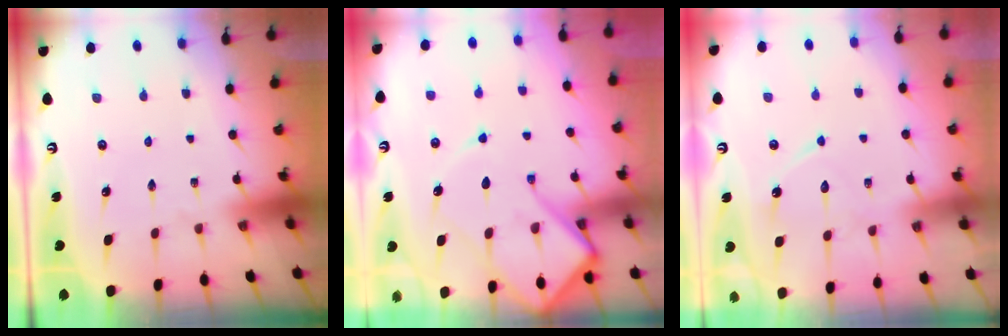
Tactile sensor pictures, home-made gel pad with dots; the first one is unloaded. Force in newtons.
{"total": 15.5, "press": 15.4, "slide": 1.5}
{"total": 9.3, "press": 9.3, "slide": 0.8}